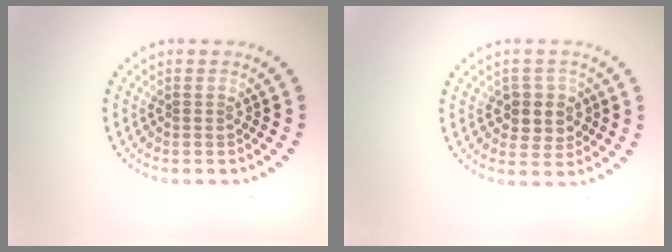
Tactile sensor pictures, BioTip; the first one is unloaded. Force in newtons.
{"total": 3.1, "press": 2.9, "slide": 1.2}